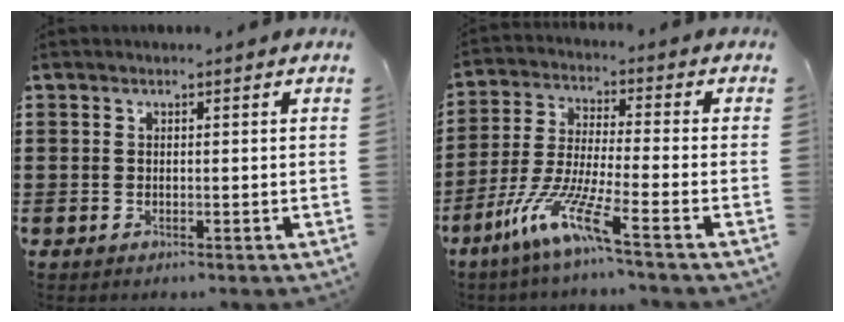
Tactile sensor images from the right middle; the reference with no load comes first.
{"total": 9.8, "force": [-6.5, 0.6, 7.3], "torque": [-0.165, -0.017, -0.133]}